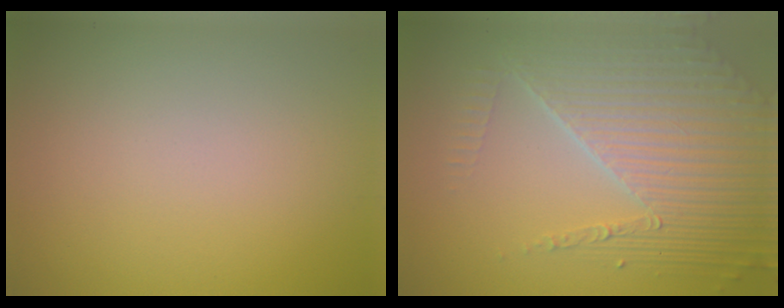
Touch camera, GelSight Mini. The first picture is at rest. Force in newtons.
{"total": 7.2, "press": 5.2, "slide": 5.1}